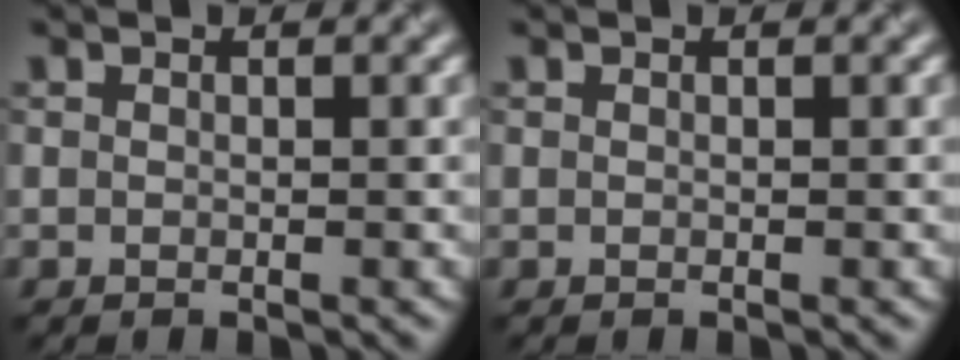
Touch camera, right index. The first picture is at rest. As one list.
[{"total": 0.0}]